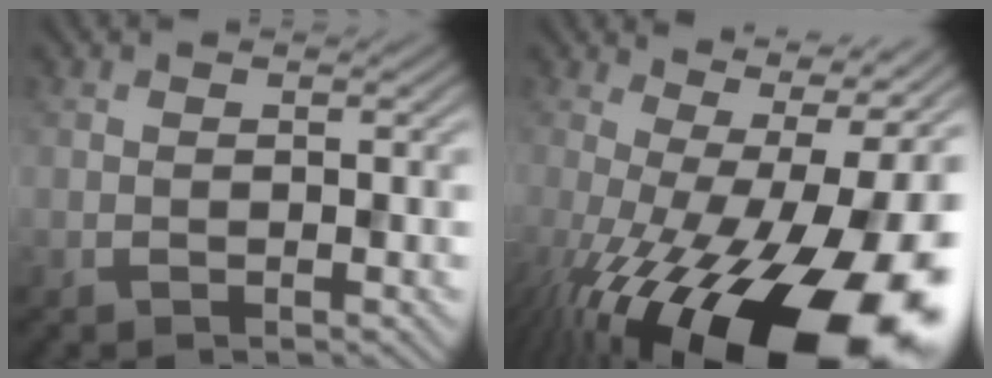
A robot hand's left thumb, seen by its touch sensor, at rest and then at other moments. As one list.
[{"total": 20.9, "force": [-7.2, 9.0, 17.4], "torque": [-0.261, -0.048, -0.098]}]